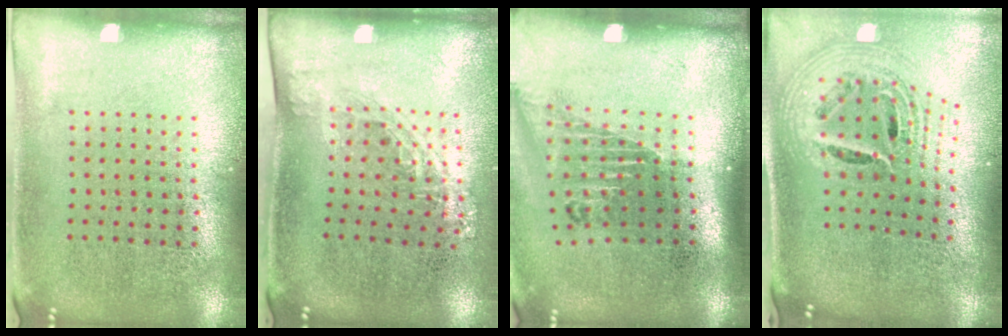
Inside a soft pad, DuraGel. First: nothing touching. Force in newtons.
{"total": 1.4, "press": 1.0, "slide": 0.9}
{"total": 1.6, "press": 1.3, "slide": 0.9}
{"total": 2.5, "press": 1.8, "slide": 1.8}